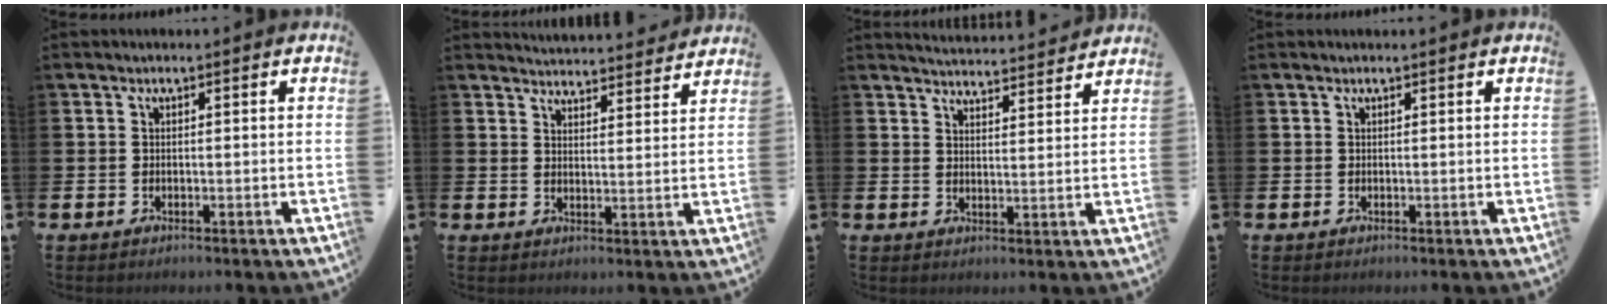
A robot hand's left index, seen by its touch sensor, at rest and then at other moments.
{"total": 4.7, "force": [4.7, 0.4, -0.1], "torque": [-0.001, -0.039, 0.083]}
{"total": 4.7, "force": [4.7, 0.2, 0.1], "torque": [-0.012, -0.035, 0.083]}
{"total": 0.0}